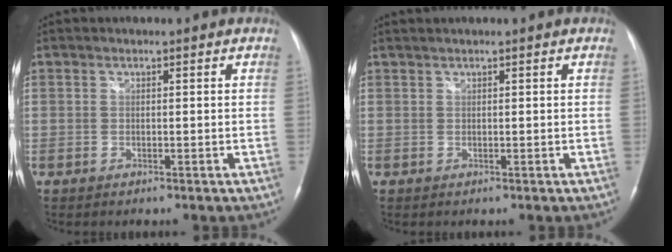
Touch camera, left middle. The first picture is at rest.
{"total": 1.1, "force": [0.9, -0.1, 0.6], "torque": [-0.015, 0.014, 0.022]}